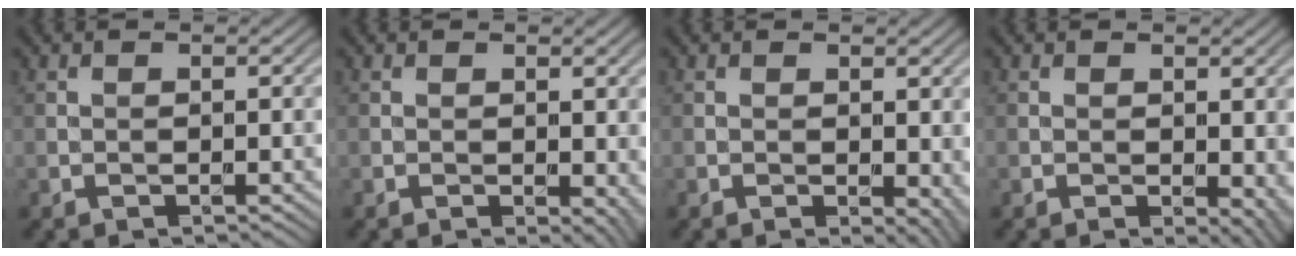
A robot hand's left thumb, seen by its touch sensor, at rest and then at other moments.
{"total": 2.3, "force": [-0.1, 1.2, 2.0], "torque": [-0.019, -0.007, 0.000]}
{"total": 2.9, "force": [-0.1, 1.6, 2.5], "torque": [-0.024, -0.006, 0.000]}
{"total": 3.3, "force": [-0.2, 1.8, 2.8], "torque": [-0.028, -0.008, -0.001]}